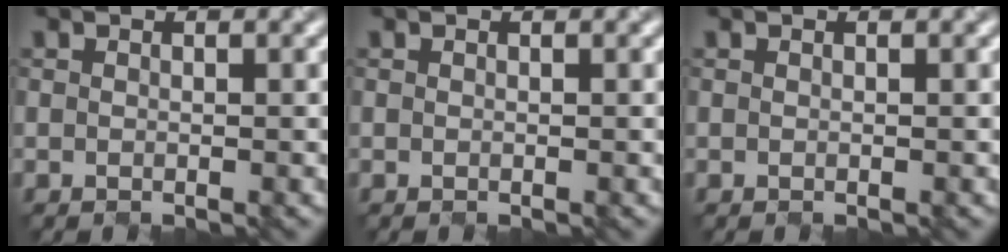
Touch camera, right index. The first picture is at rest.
{"total": 0.0}
{"total": 0.0}